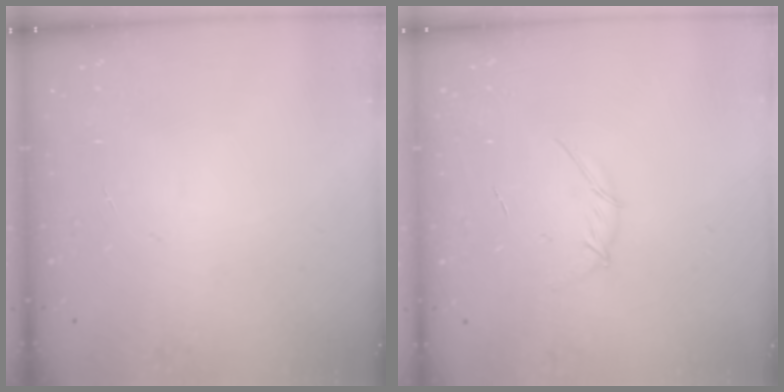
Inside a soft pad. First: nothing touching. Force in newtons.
{"total": 4.2, "press": 4.2, "slide": 0.8}